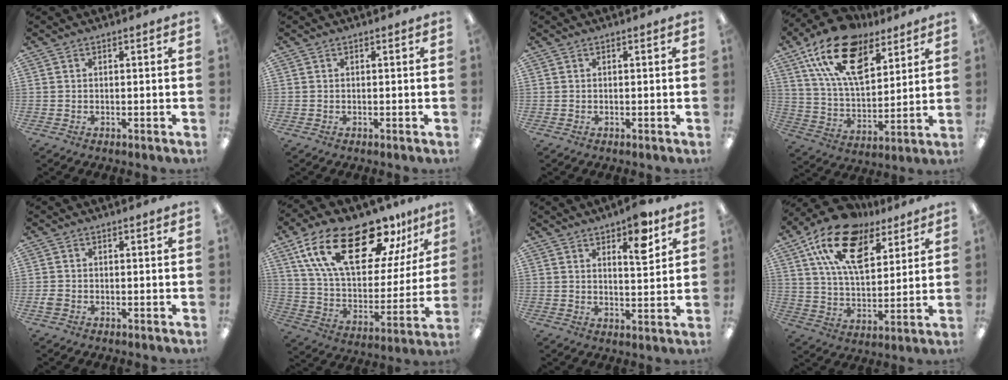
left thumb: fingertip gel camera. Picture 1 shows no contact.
{"total": 0.0}
{"total": 0.0}
{"total": 20.0, "force": [12.1, 10.3, 12.2], "torque": [-0.220, -0.050, 0.218]}
{"total": 1.6, "force": [-0.6, 1.2, 0.8], "torque": [-0.012, 0.003, -0.011]}
{"total": 25.3, "force": [16.0, 10.9, 16.2], "torque": [-0.284, -0.080, 0.279]}
{"total": 8.4, "force": [5.5, 3.1, 5.5], "torque": [-0.057, -0.034, 0.085]}
{"total": 18.9, "force": [11.1, 10.0, 11.6], "torque": [-0.207, -0.042, 0.200]}